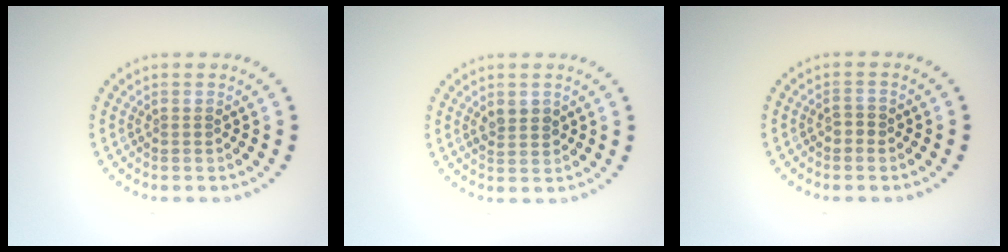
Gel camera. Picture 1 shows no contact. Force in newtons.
{"total": 1.7, "press": 1.6, "slide": 0.3}
{"total": 0.9, "press": 0.8, "slide": 0.4}